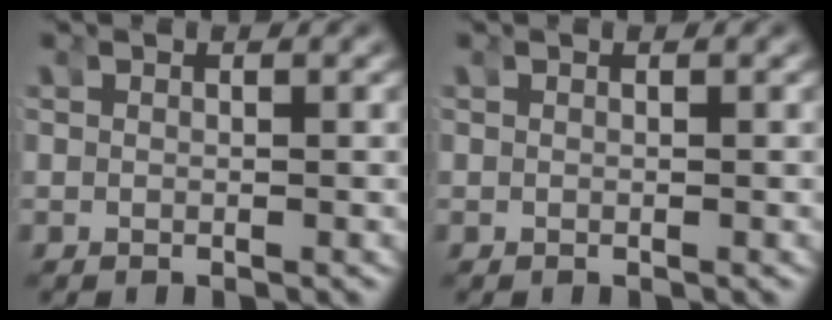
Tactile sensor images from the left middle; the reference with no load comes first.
{"total": 0.0}